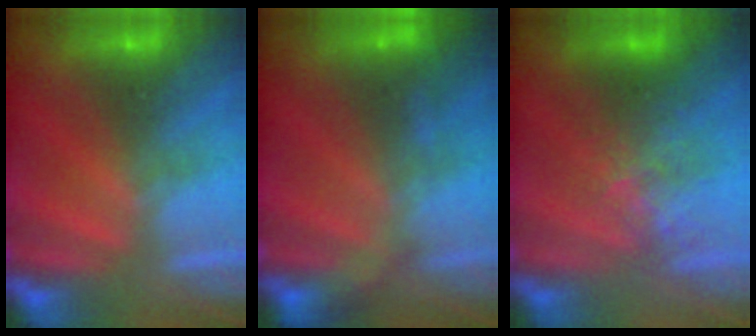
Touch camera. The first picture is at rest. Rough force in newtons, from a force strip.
{"total": 2.9}
{"total": 2.5}